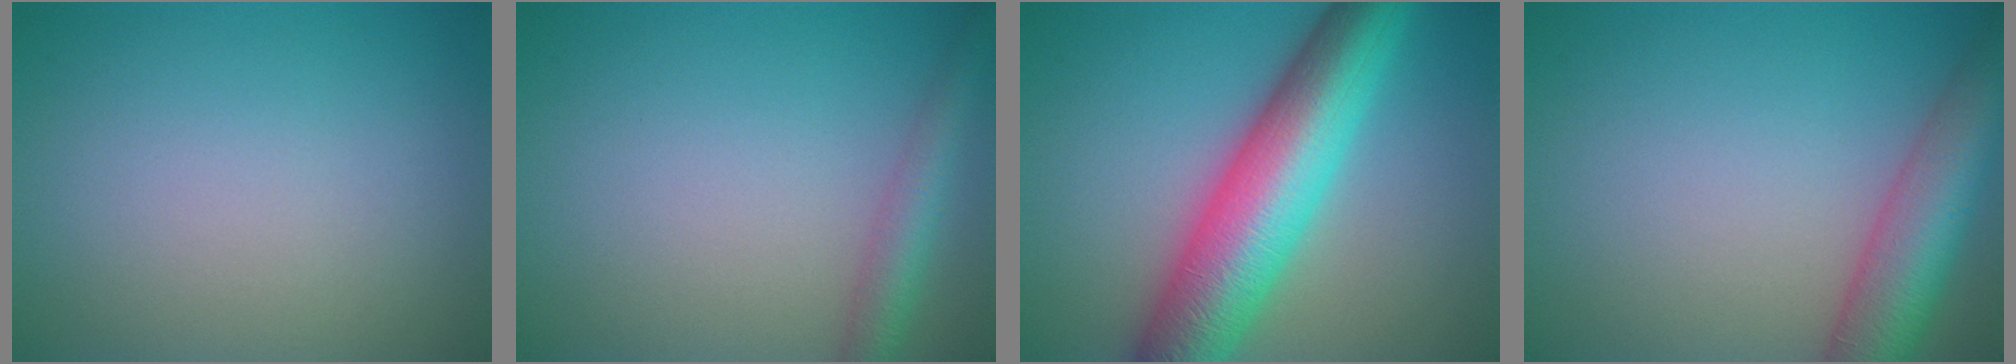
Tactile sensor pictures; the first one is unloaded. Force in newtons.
{"total": 3.0, "press": 3.0, "slide": 0.1}
{"total": 11.3, "press": 11.3, "slide": 0.2}
{"total": 7.4, "press": 7.4, "slide": 0.5}